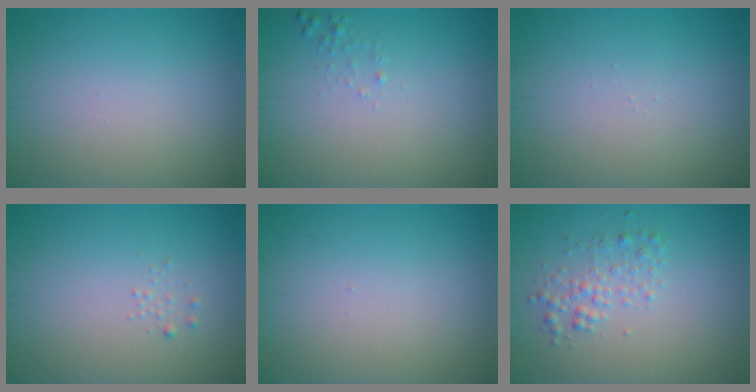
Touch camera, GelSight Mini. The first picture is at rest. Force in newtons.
{"total": 0.6, "press": 0.6, "slide": 0.0}
{"total": 0.0}
{"total": 0.6, "press": 0.6, "slide": 0.0}
{"total": 0.0}
{"total": 2.0, "press": 2.0, "slide": 0.1}